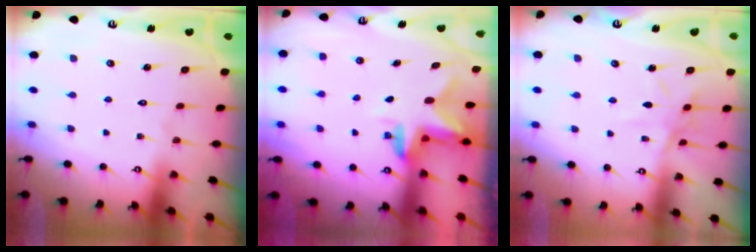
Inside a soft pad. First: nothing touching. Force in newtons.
{"total": 2.7, "press": 2.7, "slide": 0.2}
{"total": 7.7, "press": 7.7, "slide": 0.7}